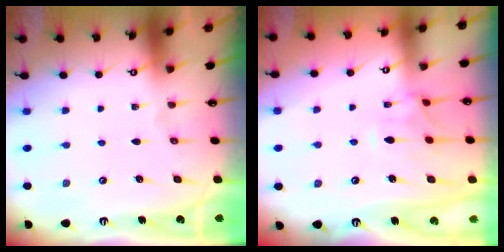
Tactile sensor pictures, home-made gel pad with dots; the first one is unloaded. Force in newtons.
{"total": 1.6, "press": 1.3, "slide": 1.0}